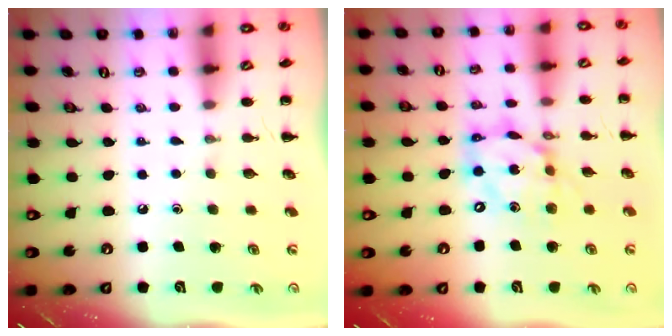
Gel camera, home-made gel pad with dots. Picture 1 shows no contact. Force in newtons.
{"total": 14.0, "press": 13.5, "slide": 3.7}